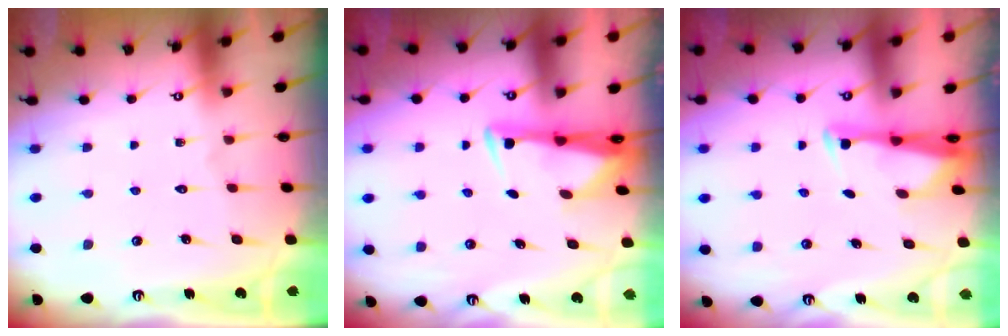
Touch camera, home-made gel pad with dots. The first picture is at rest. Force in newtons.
{"total": 3.1, "press": 3.0, "slide": 0.9}
{"total": 2.9, "press": 2.8, "slide": 0.7}